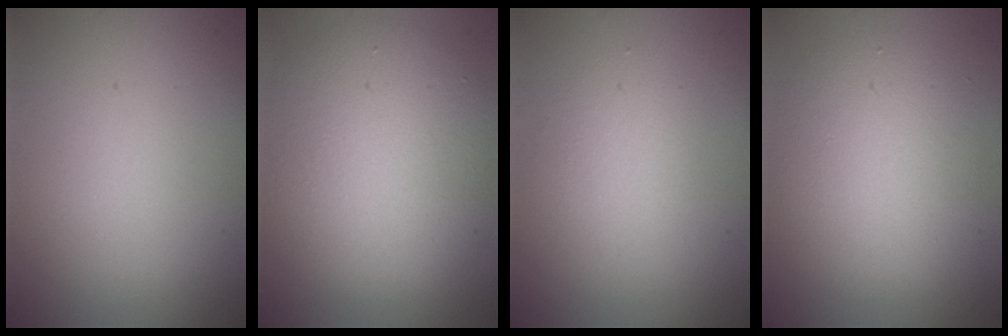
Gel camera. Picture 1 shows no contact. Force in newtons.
{"total": 7.2, "press": 7.2, "slide": 0.1}
{"total": 2.4, "press": 2.4, "slide": 0.4}
{"total": 4.8, "press": 4.8, "slide": 0.1}